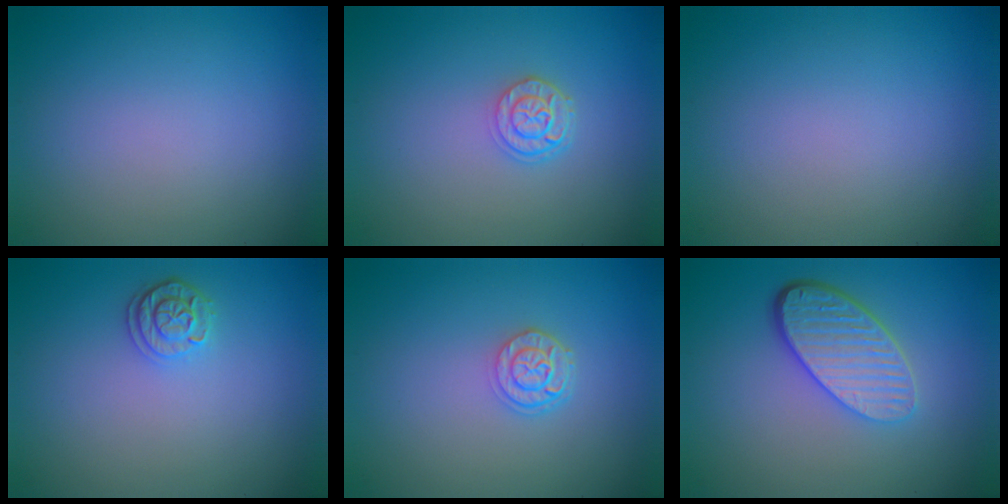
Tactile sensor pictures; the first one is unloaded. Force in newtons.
{"total": 2.4, "press": 1.9, "slide": 1.4}
{"total": 0.0}
{"total": 2.1, "press": 1.9, "slide": 0.9}
{"total": 2.4, "press": 1.9, "slide": 1.4}
{"total": 5.3, "press": 3.8, "slide": 3.7}